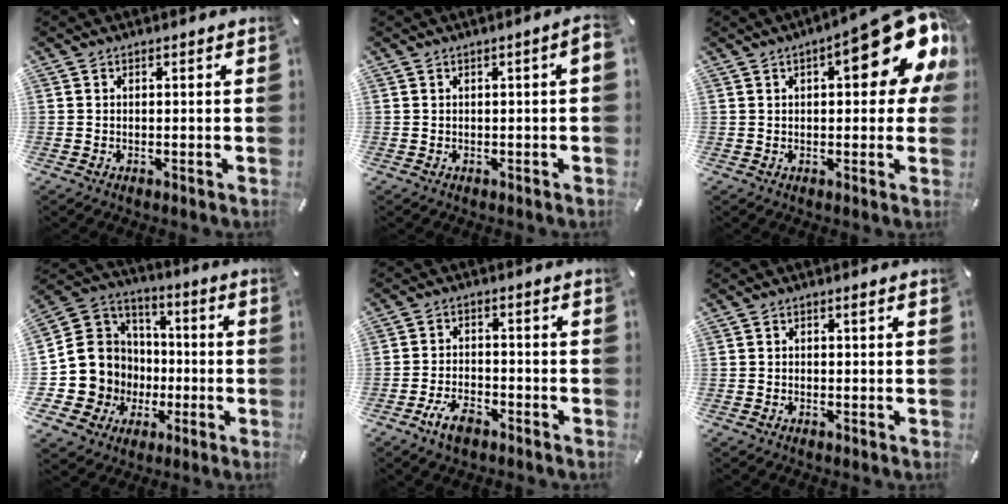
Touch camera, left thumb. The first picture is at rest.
{"total": 1.9, "force": [-0.1, 0.2, 1.8], "torque": [-0.029, -0.001, -0.002]}
{"total": 18.4, "force": [7.0, 6.8, 15.6], "torque": [-0.189, -0.042, 0.108]}
{"total": 14.0, "force": [-2.9, 13.6, 1.4], "torque": [-0.033, 0.006, -0.030]}
{"total": 6.0, "force": [-3.7, 3.0, 3.6], "torque": [-0.071, 0.019, -0.069]}
{"total": 0.7, "force": [0.0, 0.5, 0.4], "torque": [-0.008, 0.005, -0.003]}